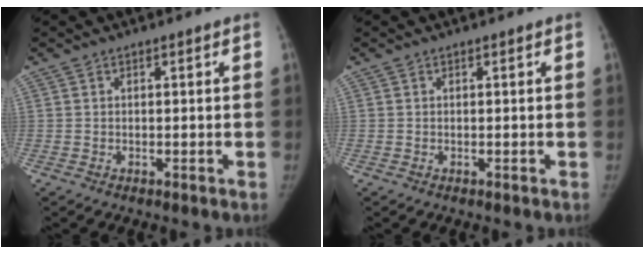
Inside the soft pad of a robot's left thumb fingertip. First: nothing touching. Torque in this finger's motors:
{"motor_torque": [0.01, 0.00, 0.25, -0.13, 0.00]}